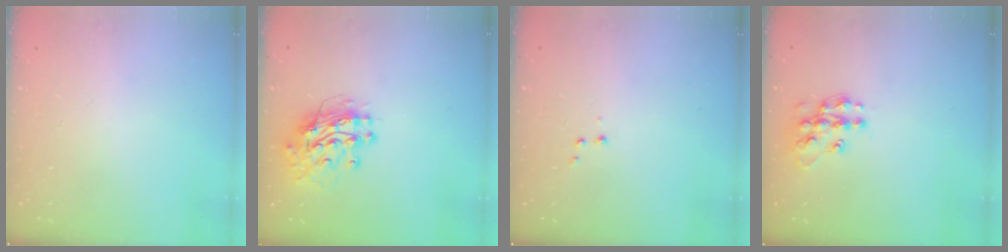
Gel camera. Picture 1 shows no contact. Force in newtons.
{"total": 12.8, "press": 12.7, "slide": 1.1}
{"total": 2.6, "press": 2.5, "slide": 0.6}
{"total": 12.6, "press": 12.6, "slide": 0.8}